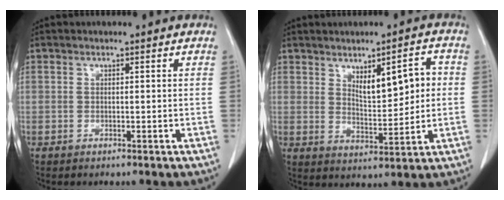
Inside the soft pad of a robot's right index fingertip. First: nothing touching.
{"total": 7.8, "force": [1.8, 2.5, 7.2], "torque": [-0.112, 0.007, 0.041]}